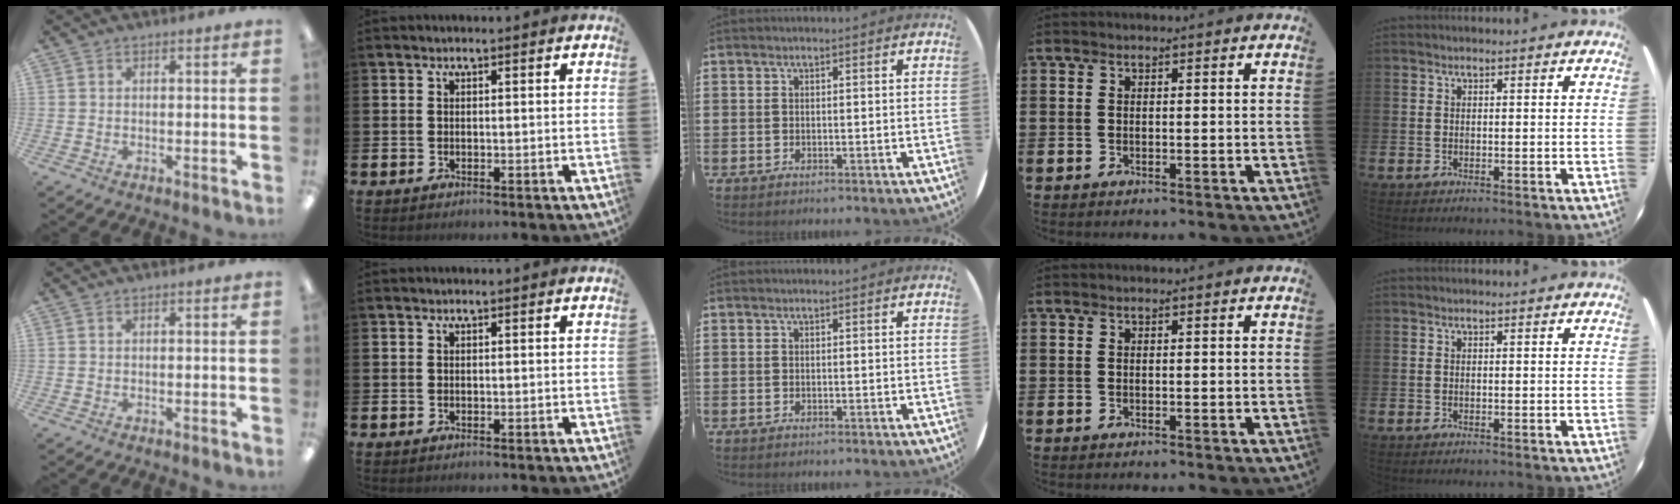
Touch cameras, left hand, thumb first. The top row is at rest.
{}